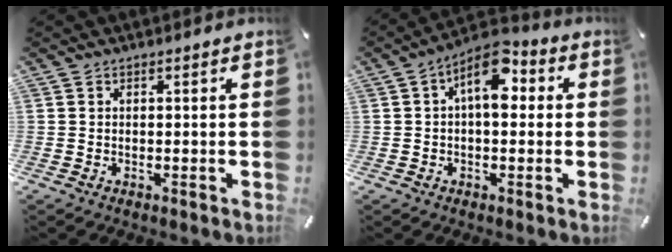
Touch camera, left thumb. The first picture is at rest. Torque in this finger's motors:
{"motor_torque": [0.22, 0.39, 0.69, 0.08, 0.30]}